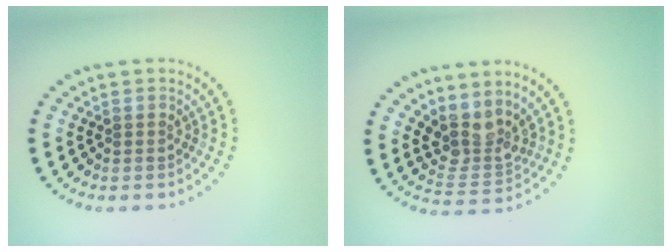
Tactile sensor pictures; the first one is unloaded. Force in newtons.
{"total": 3.7, "press": 3.0, "slide": 2.2}